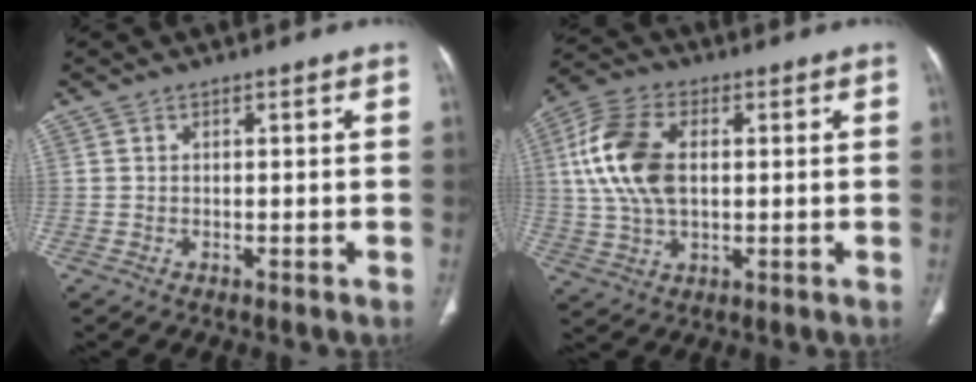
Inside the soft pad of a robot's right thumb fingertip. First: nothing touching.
{"total": 13.5, "force": [2.0, 8.1, 10.6], "torque": [-0.218, 0.006, 0.036]}